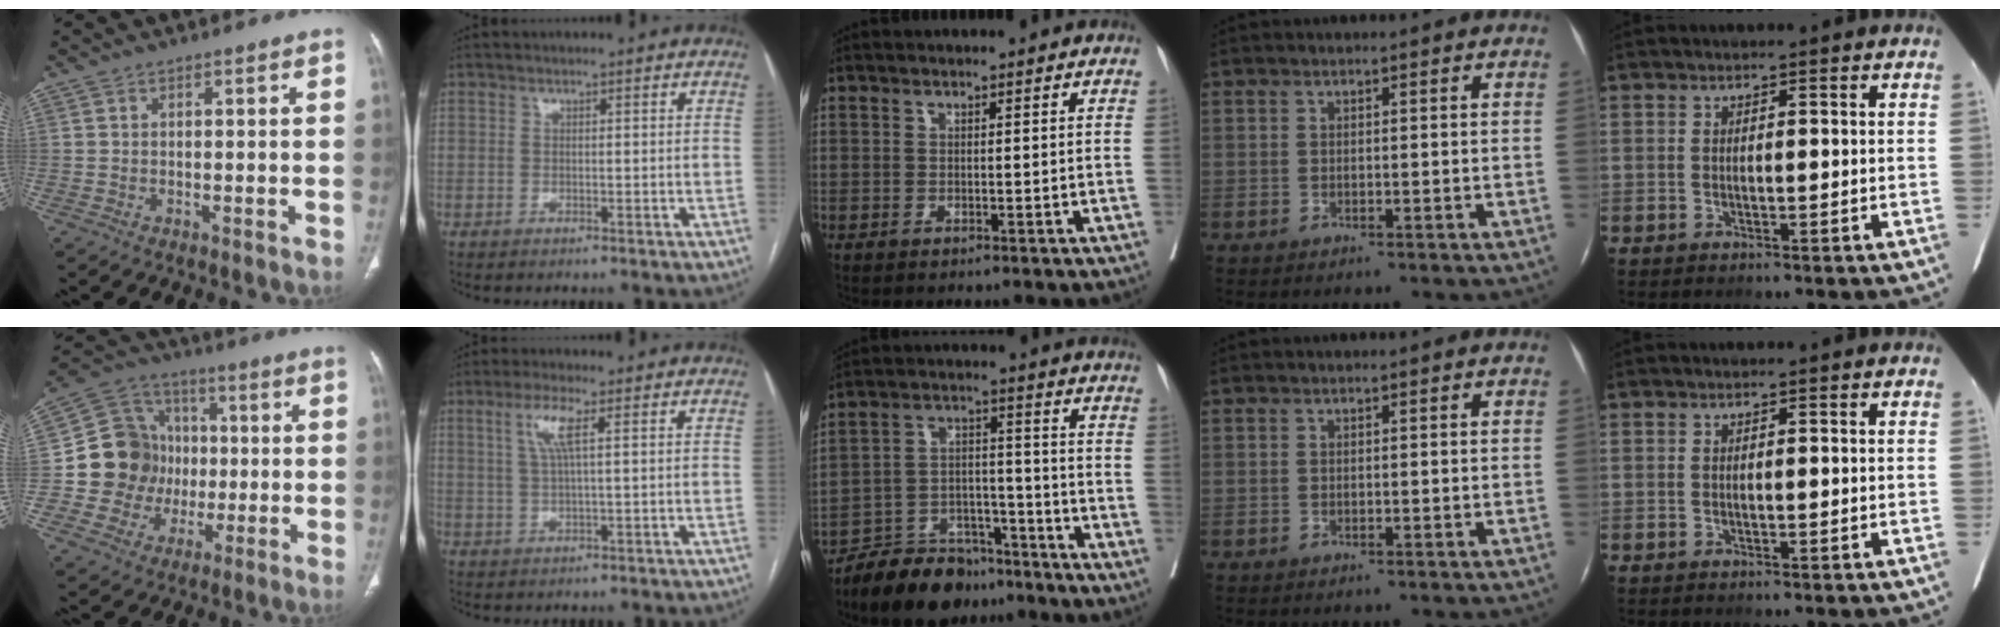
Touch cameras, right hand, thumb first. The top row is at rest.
{"thumb": {"total": 15.1, "force": [-0.1, 14.2, 5.0], "torque": [-0.045, 0.029, 0.002]}, "index": {"total": 4.5, "force": [1.5, 0.4, 4.2], "torque": [-0.092, 0.005, 0.034]}, "middle": {"total": 11.3, "force": [-10.1, 4.3, 3.0], "torque": [-0.042, 0.024, -0.173]}}